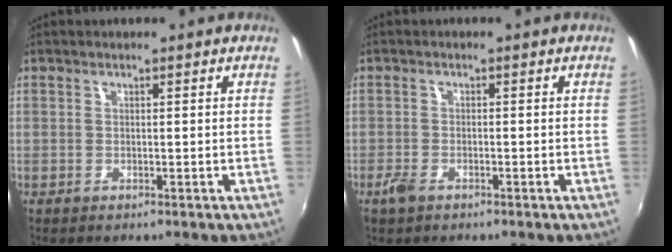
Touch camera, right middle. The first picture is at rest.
{"total": 2.7, "force": [-1.9, 1.4, 1.4], "torque": [-0.035, -0.005, -0.037]}